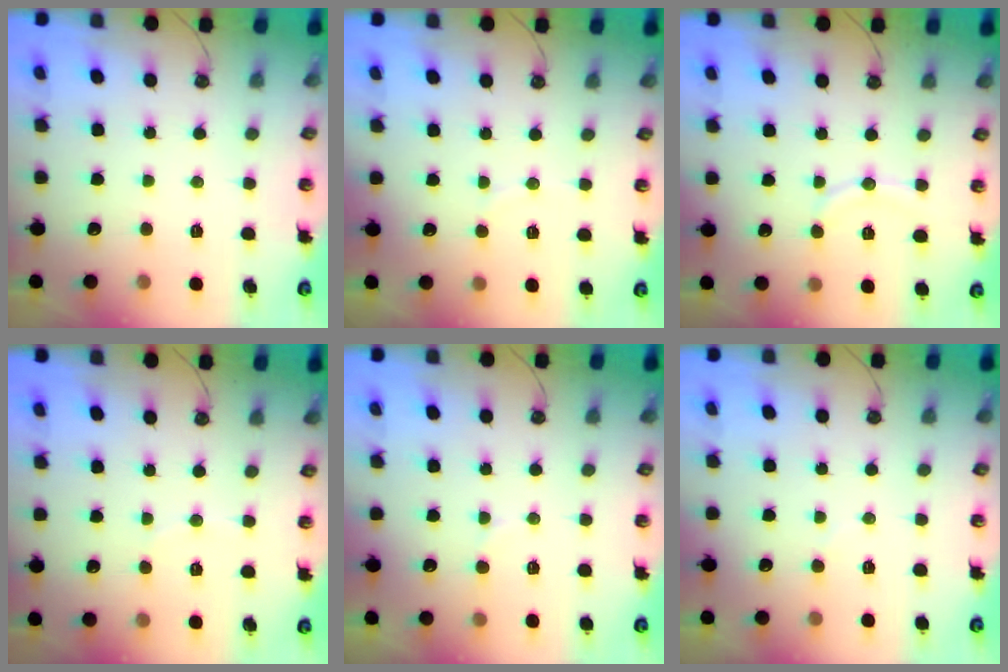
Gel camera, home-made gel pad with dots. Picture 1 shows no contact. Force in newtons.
{"total": 4.0, "press": 3.9, "slide": 0.3}
{"total": 7.6, "press": 7.6, "slide": 0.8}
{"total": 3.0, "press": 3.0, "slide": 0.3}
{"total": 7.1, "press": 7.0, "slide": 1.3}
{"total": 3.4, "press": 3.3, "slide": 0.4}